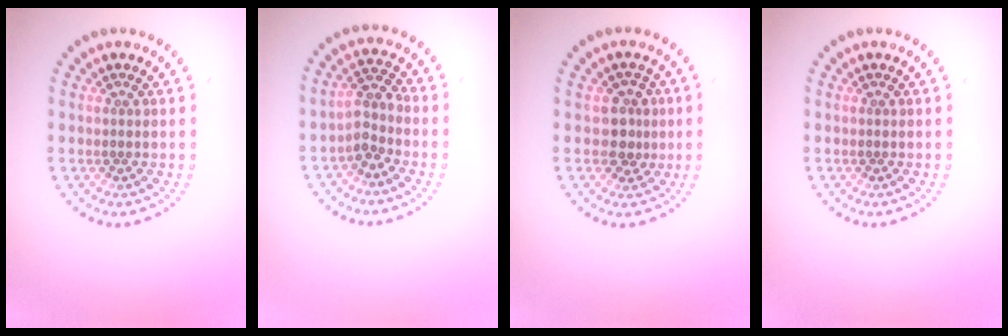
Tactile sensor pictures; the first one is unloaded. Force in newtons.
{"total": 2.5, "press": 2.0, "slide": 1.6}
{"total": 2.4, "press": 2.2, "slide": 1.0}
{"total": 0.0}